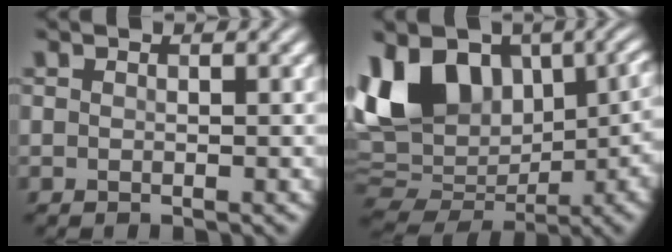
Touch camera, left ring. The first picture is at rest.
{"total": 16.4, "force": [3.2, 10.7, 12.0], "torque": [-0.196, 0.003, 0.065]}